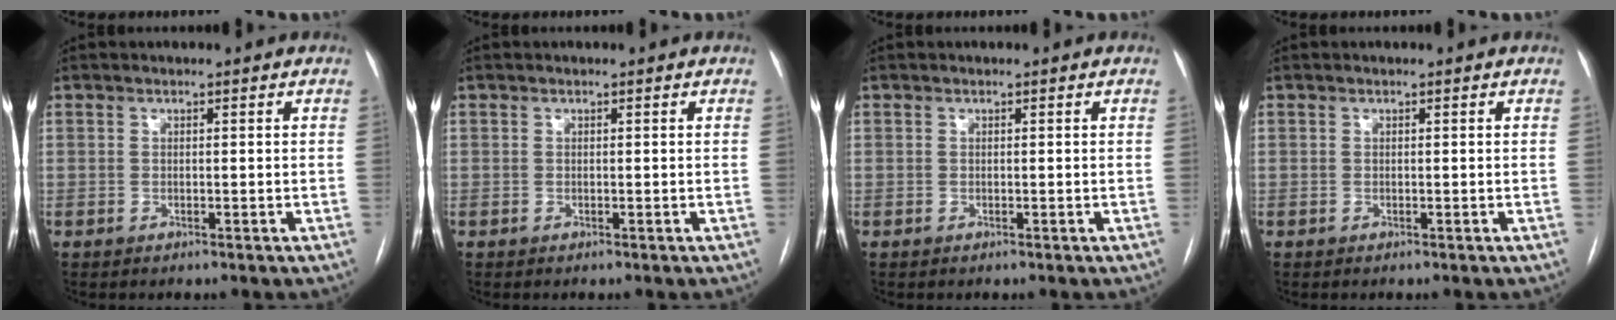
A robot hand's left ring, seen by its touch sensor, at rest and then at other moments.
{"total": 0.0}
{"total": 0.0}
{"total": 0.0}